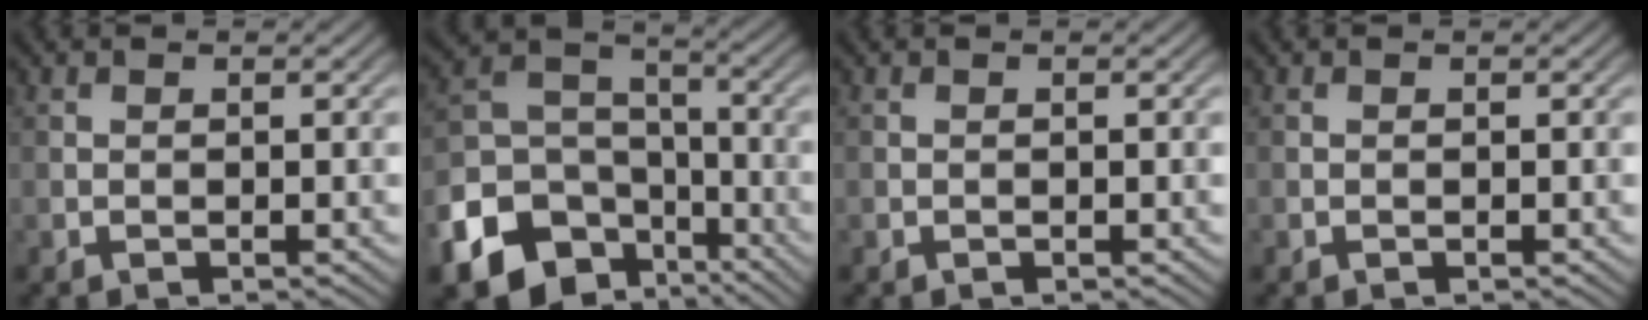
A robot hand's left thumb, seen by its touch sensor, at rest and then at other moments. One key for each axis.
{"total": 14.2, "fx": -7.6, "fy": 10.3, "fz": 6.2, "tx": -0.185, "ty": -0.036, "tz": -0.127}
{"total": 0.0}
{"total": 0.0}